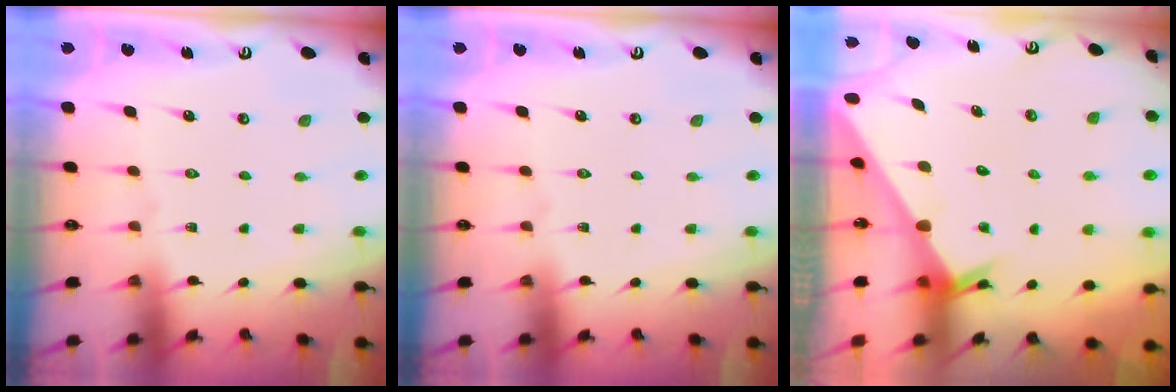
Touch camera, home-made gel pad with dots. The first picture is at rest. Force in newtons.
{"total": 0.0}
{"total": 2.3, "press": 2.3, "slide": 0.1}